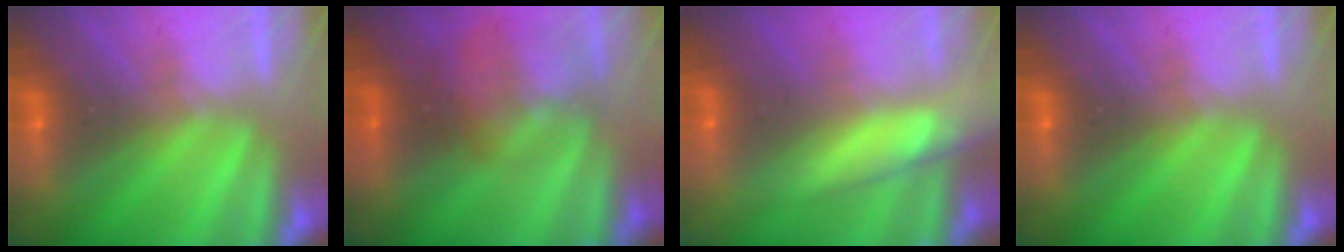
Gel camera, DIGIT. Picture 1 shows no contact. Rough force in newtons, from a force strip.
{"total": 2.3}
{"total": 5.7}
{"total": 0.0}